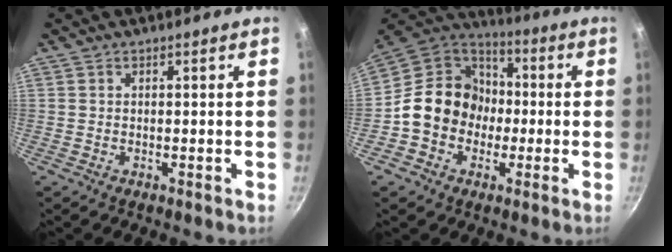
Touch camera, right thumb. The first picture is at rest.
{"total": 15.4, "force": [-2.0, 13.5, 7.3], "torque": [-0.082, 0.047, -0.050]}